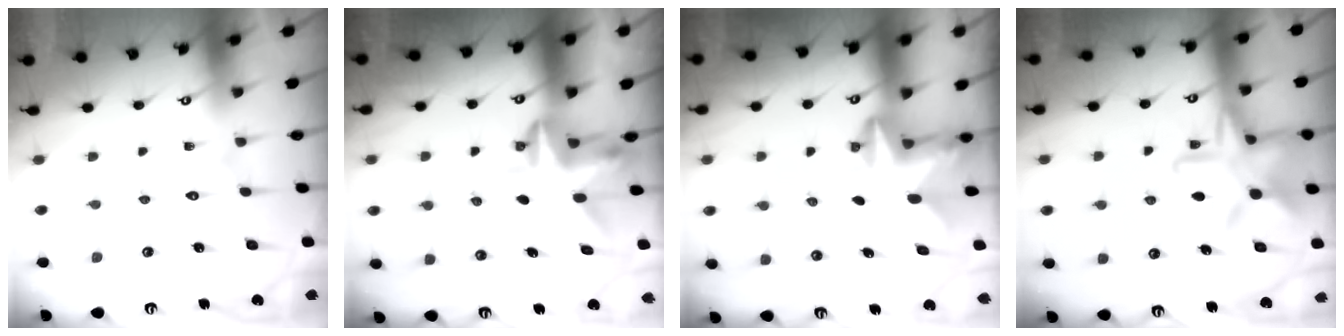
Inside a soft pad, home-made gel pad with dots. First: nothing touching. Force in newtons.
{"total": 3.4, "press": 3.4, "slide": 0.3}
{"total": 2.7, "press": 2.6, "slide": 0.5}
{"total": 14.6, "press": 14.5, "slide": 1.1}